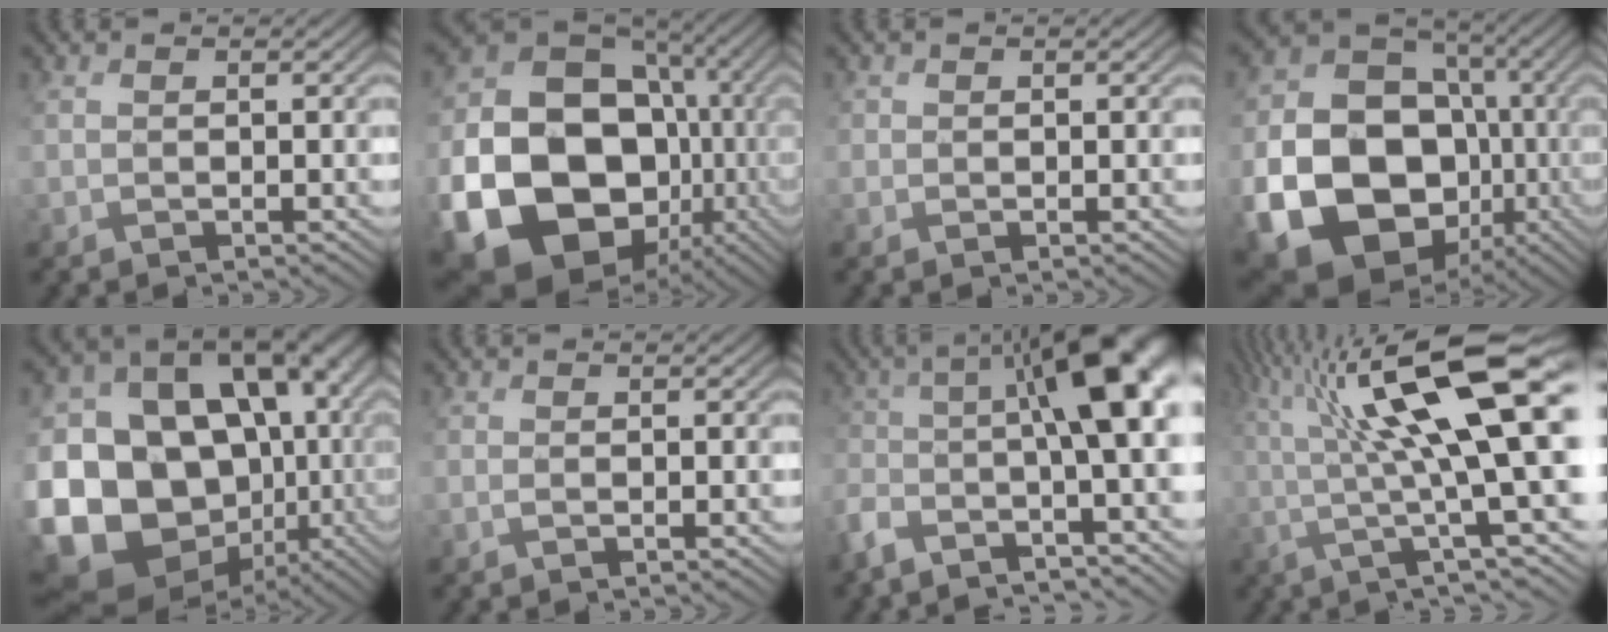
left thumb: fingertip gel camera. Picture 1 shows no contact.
{"total": 25.0, "force": [-4.6, 20.6, 13.4], "torque": [-0.314, -0.062, -0.086]}
{"total": 1.2, "force": [-0.3, 1.2, 0.0], "torque": [0.004, -0.005, -0.009]}
{"total": 22.1, "force": [-5.6, 18.2, 11.2], "torque": [-0.242, -0.062, -0.097]}
{"total": 22.0, "force": [-2.6, 17.7, 12.8], "torque": [-0.293, -0.021, -0.028]}
{"total": 0.0}
{"total": 11.9, "force": [-3.4, 3.4, 10.9], "torque": [-0.175, -0.003, -0.067]}
{"total": 17.0, "force": [3.3, 3.6, 16.3], "torque": [-0.272, 0.007, 0.071]}